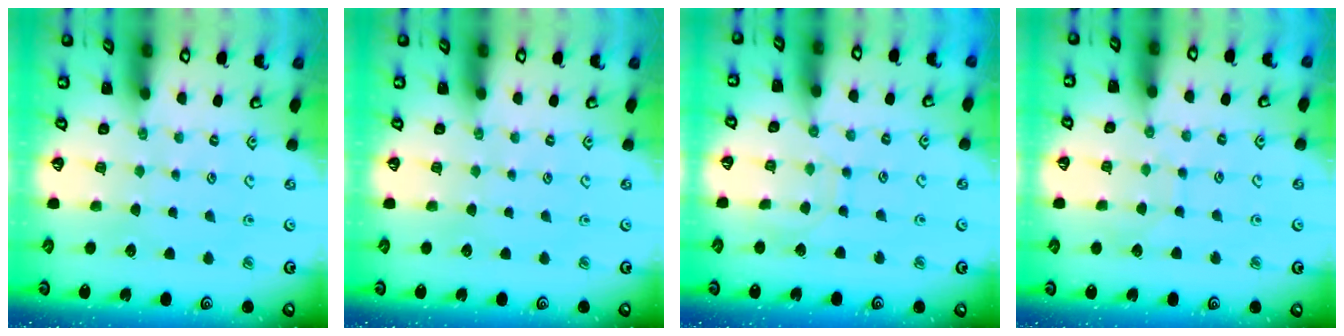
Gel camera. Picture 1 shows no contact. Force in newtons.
{"total": 0.0}
{"total": 6.3, "press": 6.3, "slide": 0.5}
{"total": 5.0, "press": 5.0, "slide": 0.5}